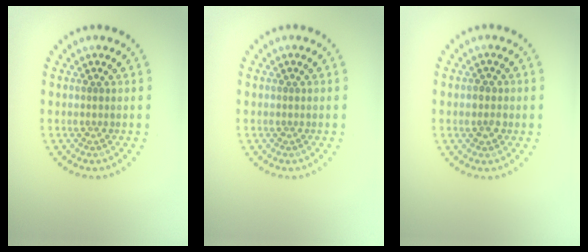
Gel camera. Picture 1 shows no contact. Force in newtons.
{"total": 0.0}
{"total": 1.4, "press": 1.4, "slide": 0.2}